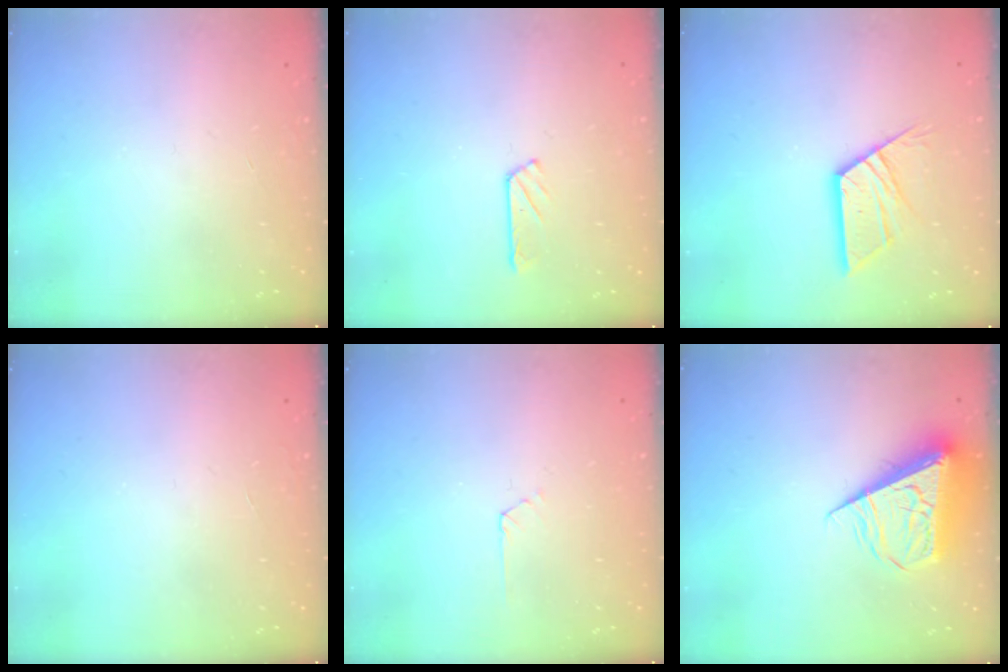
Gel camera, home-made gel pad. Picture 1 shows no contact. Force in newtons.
{"total": 2.4, "press": 2.3, "slide": 0.3}
{"total": 11.7, "press": 11.7, "slide": 1.0}
{"total": 0.0}
{"total": 2.2, "press": 2.2, "slide": 0.3}
{"total": 10.1, "press": 10.1, "slide": 1.3}